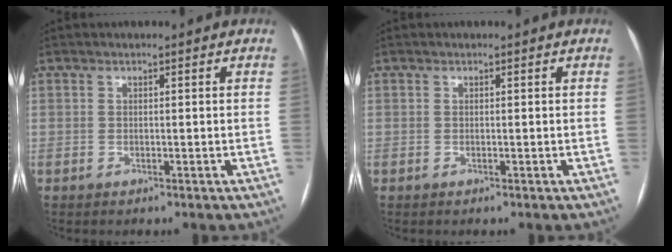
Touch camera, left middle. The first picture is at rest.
{"total": 0.0}